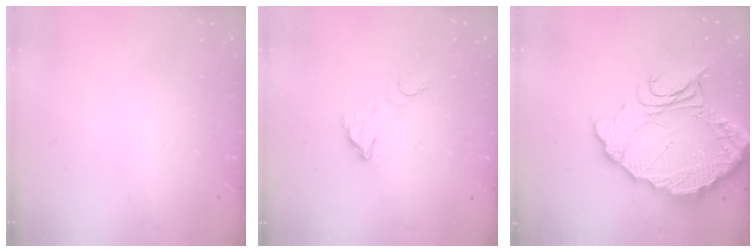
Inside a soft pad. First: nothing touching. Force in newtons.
{"total": 3.6, "press": 3.6, "slide": 0.2}
{"total": 17.3, "press": 17.2, "slide": 1.6}